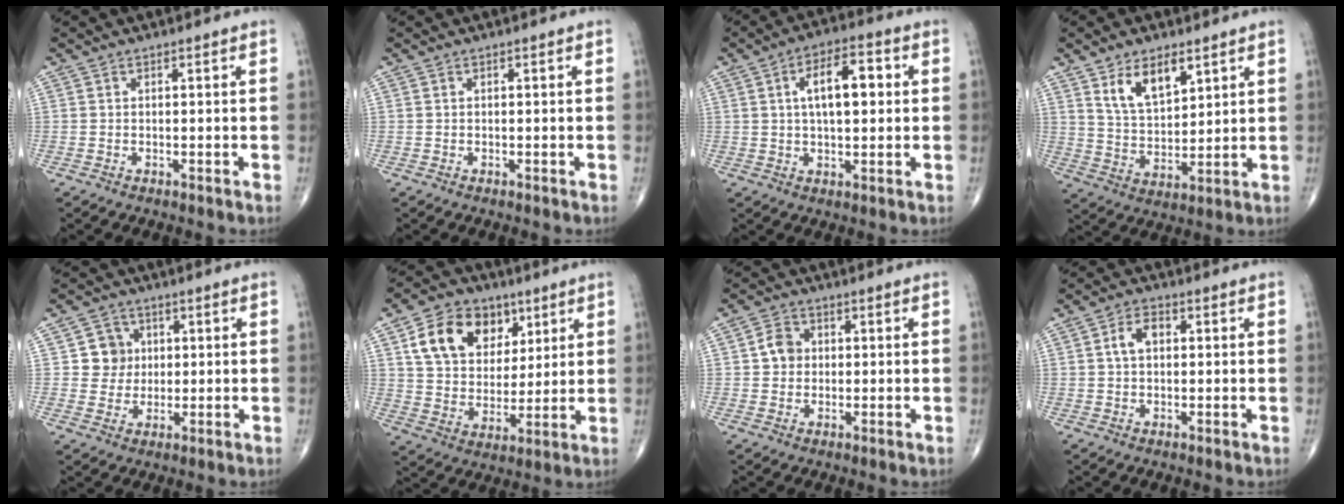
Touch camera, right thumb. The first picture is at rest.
{"total": 0.0}
{"total": 10.0, "force": [1.8, 4.6, 8.7], "torque": [-0.128, 0.014, 0.025]}
{"total": 9.5, "force": [5.4, 4.7, 6.3], "torque": [-0.094, -0.033, 0.105]}
{"total": 5.6, "force": [1.1, 5.3, 1.2], "torque": [0.013, 0.004, 0.013]}
{"total": 15.8, "force": [6.7, 11.4, 8.5], "torque": [-0.112, -0.015, 0.121]}
{"total": 4.2, "force": [0.4, 3.6, 2.0], "torque": [-0.020, 0.007, 0.001]}
{"total": 4.2, "force": [0.7, 2.7, 3.1], "torque": [-0.055, 0.014, 0.008]}